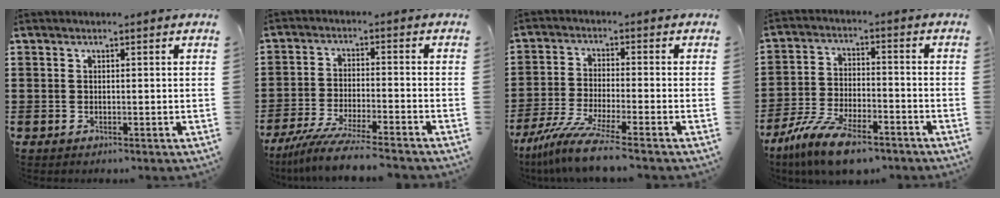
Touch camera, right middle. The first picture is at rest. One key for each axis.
{"total": 7.0, "fx": -6.3, "fy": -0.3, "fz": 3.0, "tx": -0.069, "ty": -0.017, "tz": -0.122}
{"total": 8.0, "fx": -6.5, "fy": -0.2, "fz": 4.6, "tx": -0.103, "ty": -0.019, "tz": -0.127}
{"total": 10.2, "fx": -8.2, "fy": 2.2, "fz": 5.7, "tx": -0.119, "ty": 0.009, "tz": -0.156}